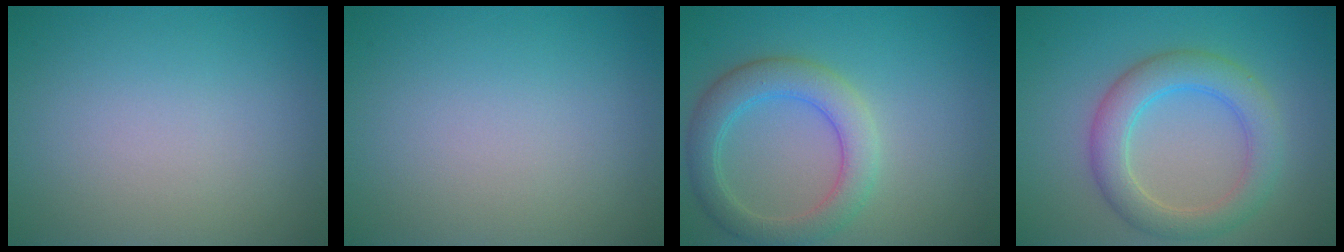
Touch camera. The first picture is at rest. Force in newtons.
{"total": 0.0}
{"total": 4.5, "press": 4.5, "slide": 0.3}
{"total": 4.7, "press": 4.7, "slide": 0.2}